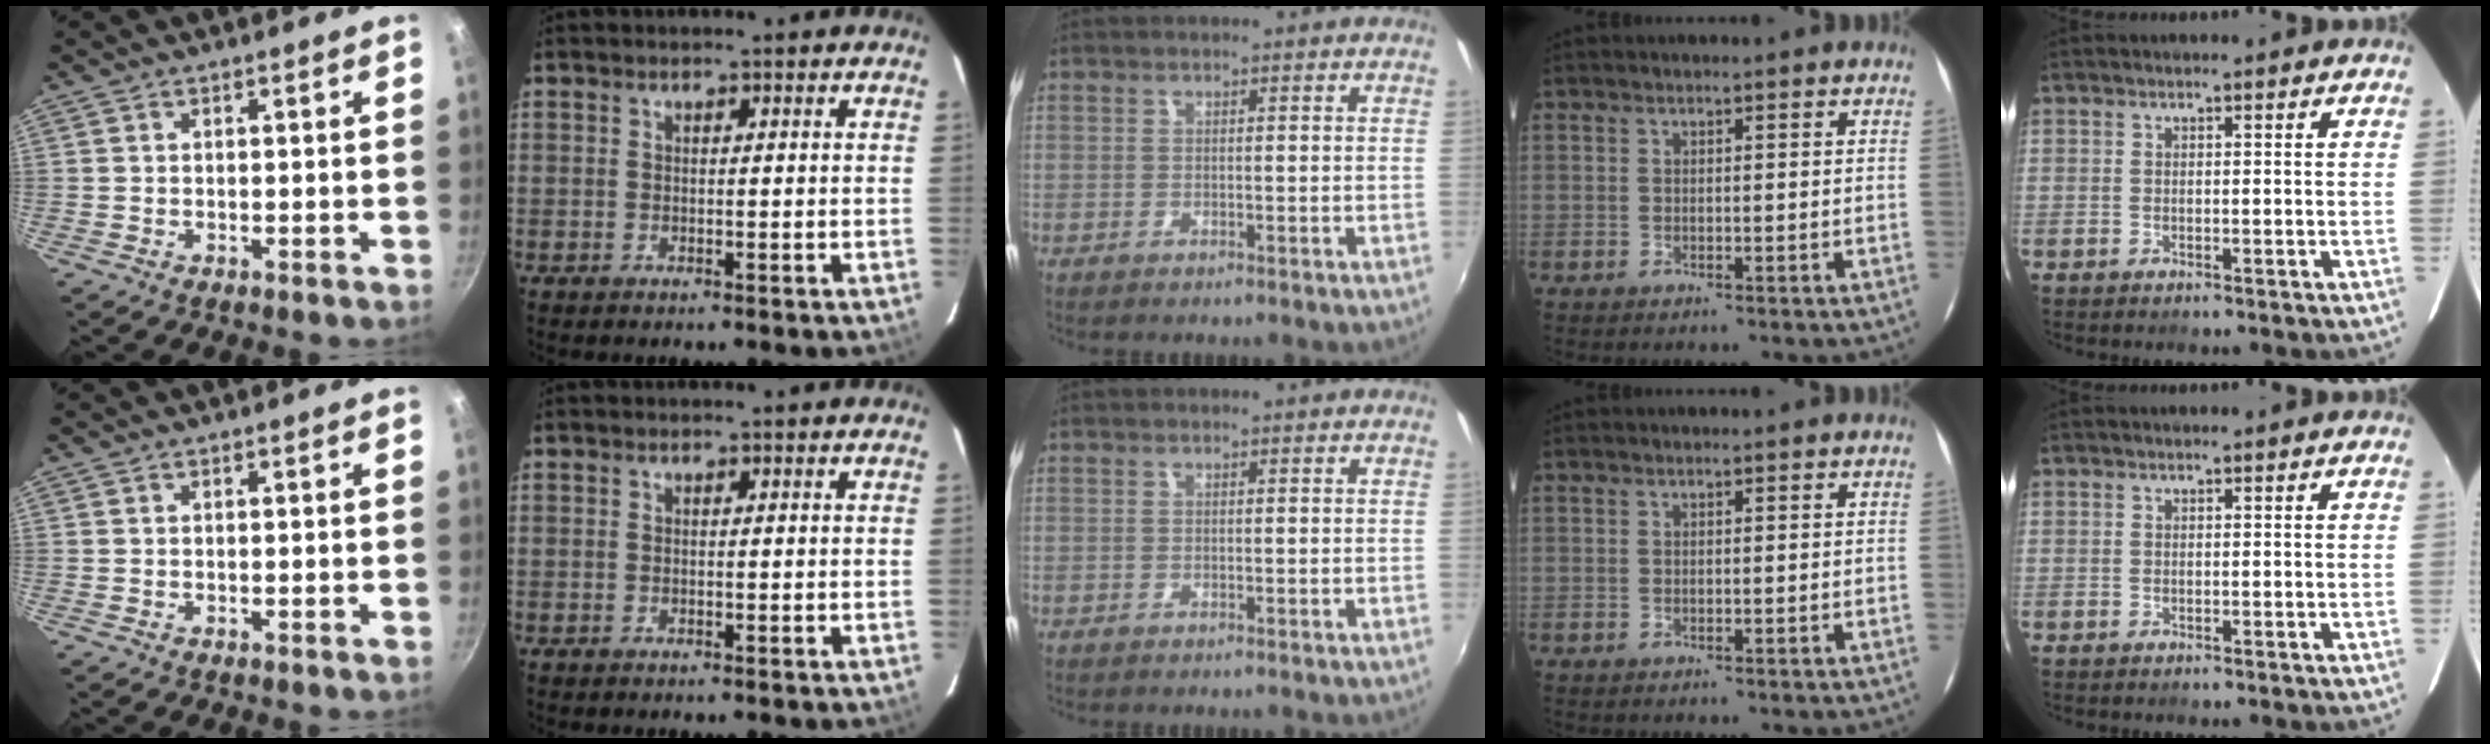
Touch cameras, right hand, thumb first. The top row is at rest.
{}